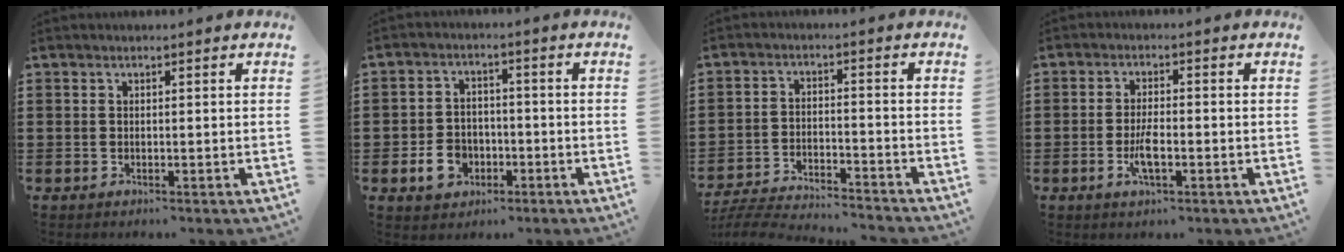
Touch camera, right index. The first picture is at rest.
{"total": 5.5, "force": [-2.2, 4.3, 2.7], "torque": [-0.074, 0.004, -0.046]}
{"total": 5.3, "force": [-5.2, -0.1, 0.9], "torque": [-0.027, -0.005, -0.107]}
{"total": 4.2, "force": [-1.5, 1.2, 3.7], "torque": [-0.076, -0.002, -0.029]}